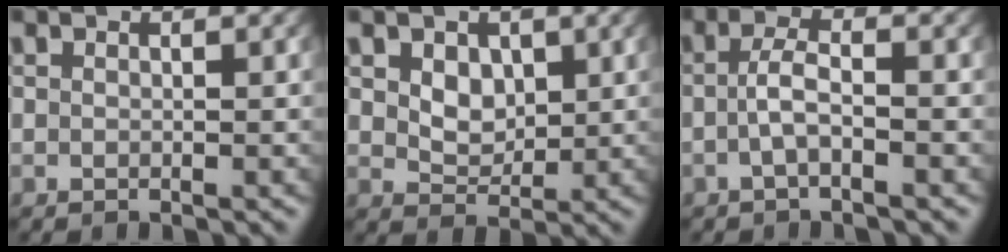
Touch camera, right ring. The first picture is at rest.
{"total": 3.2, "force": [1.1, 2.4, 1.8], "torque": [-0.038, -0.018, 0.033]}
{"total": 2.3, "force": [-1.1, 0.2, 1.9], "torque": [-0.041, 0.000, -0.019]}